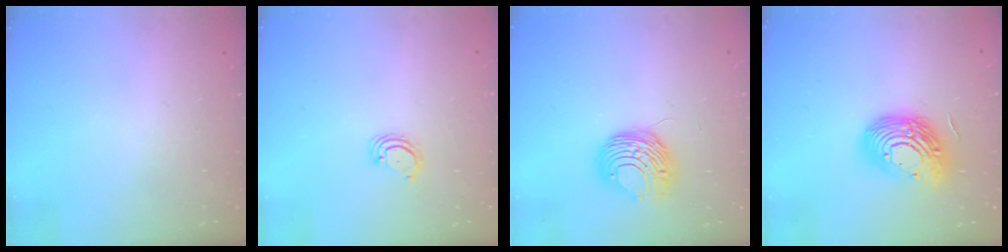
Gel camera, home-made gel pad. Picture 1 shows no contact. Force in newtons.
{"total": 2.9, "press": 2.9, "slide": 0.3}
{"total": 10.0, "press": 9.9, "slide": 1.2}
{"total": 17.3, "press": 17.2, "slide": 1.2}